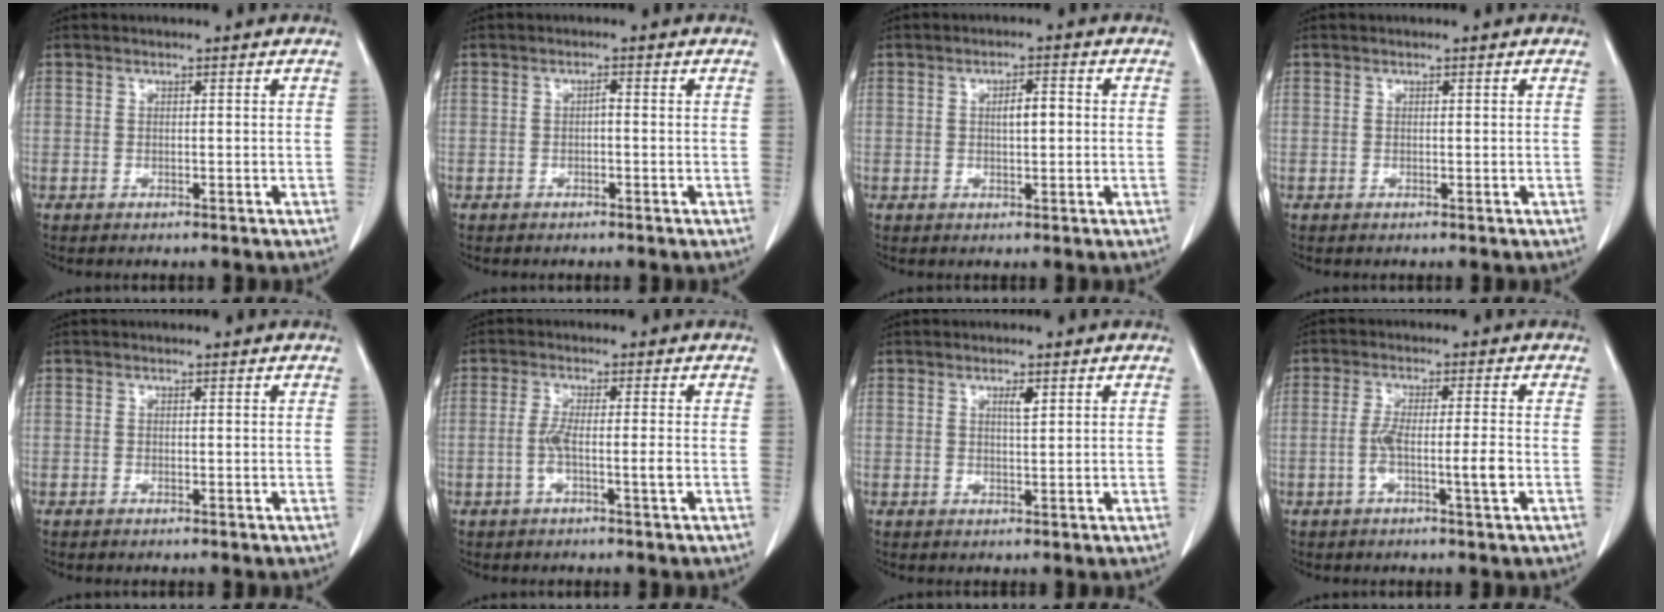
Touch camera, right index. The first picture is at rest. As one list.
[{"total": 0.8, "force": [-0.2, 0.2, 0.7], "torque": [-0.015, 0.003, -0.003]}, {"total": 3.0, "force": [0.3, 0.9, 2.9], "torque": [-0.049, 0.005, 0.004]}, {"total": 0.0}, {"total": 0.0}, {"total": 3.6, "force": [-1.0, -0.2, 3.4], "torque": [-0.071, -0.001, -0.019]}, {"total": 1.7, "force": [0.8, 0.2, 1.4], "torque": [-0.027, -0.003, 0.014]}, {"total": 5.5, "force": [-1.6, 0.0, 5.2], "torque": [-0.105, -0.001, -0.026]}]